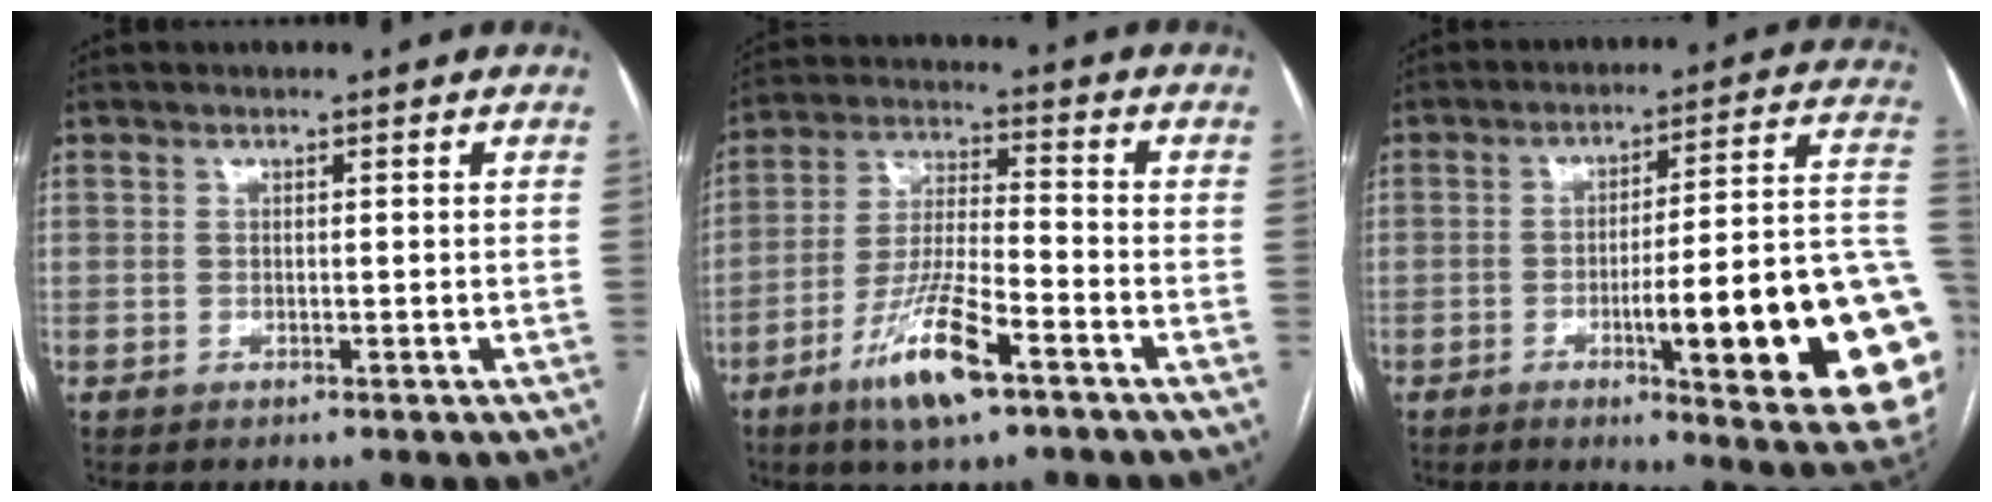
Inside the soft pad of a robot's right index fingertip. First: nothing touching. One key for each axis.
{"total": 11.6, "fx": -6.6, "fy": 1.9, "fz": 9.4, "tx": -0.188, "ty": -0.015, "tz": -0.120}
{"total": 24.1, "fx": -5.8, "fy": 2.2, "fz": 23.2, "tx": -0.207, "ty": 0.005, "tz": -0.072}